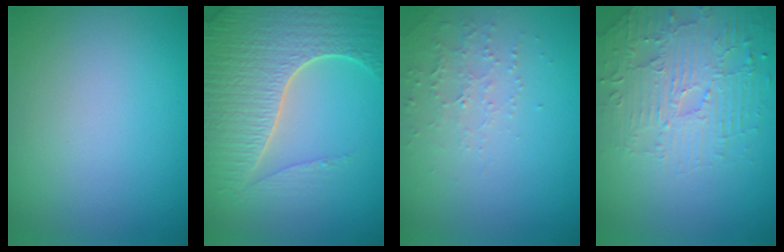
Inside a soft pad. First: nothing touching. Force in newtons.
{"total": 7.5, "press": 5.6, "slide": 5.1}
{"total": 1.9, "press": 1.8, "slide": 0.6}
{"total": 4.6, "press": 3.7, "slide": 2.7}